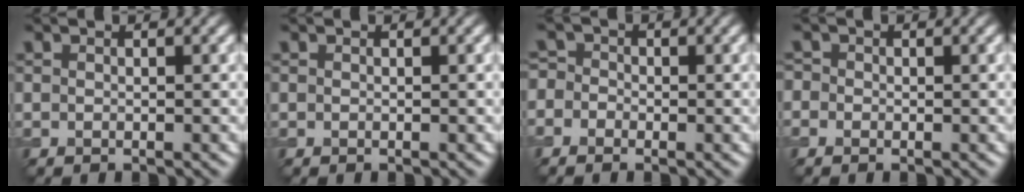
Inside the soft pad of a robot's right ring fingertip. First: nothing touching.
{"total": 0.0}
{"total": 2.0, "force": [-0.5, 1.8, 0.6], "torque": [0.002, 0.012, -0.029]}
{"total": 0.9, "force": [-0.2, 0.8, 0.2], "torque": [-0.006, -0.002, -0.009]}